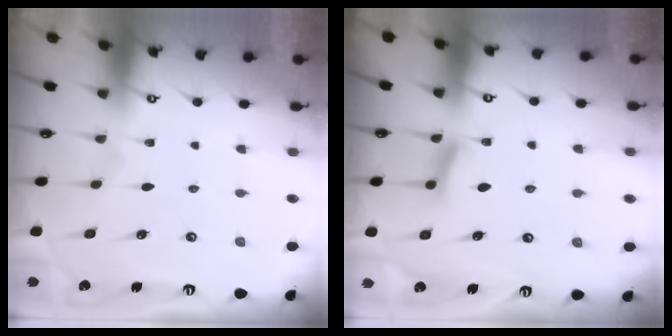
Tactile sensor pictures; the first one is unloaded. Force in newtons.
{"total": 5.5, "press": 5.4, "slide": 0.7}